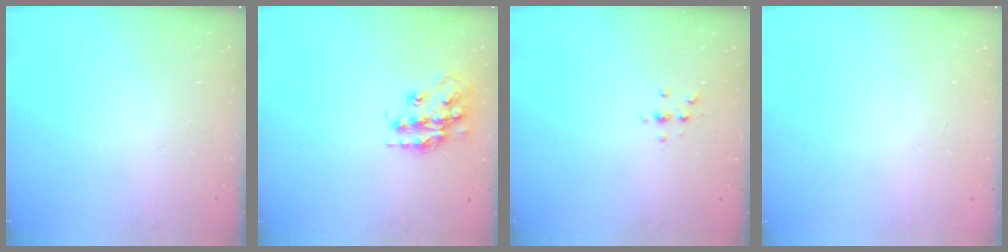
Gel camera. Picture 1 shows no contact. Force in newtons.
{"total": 16.0, "press": 16.0, "slide": 1.2}
{"total": 2.4, "press": 2.4, "slide": 0.3}
{"total": 0.0}